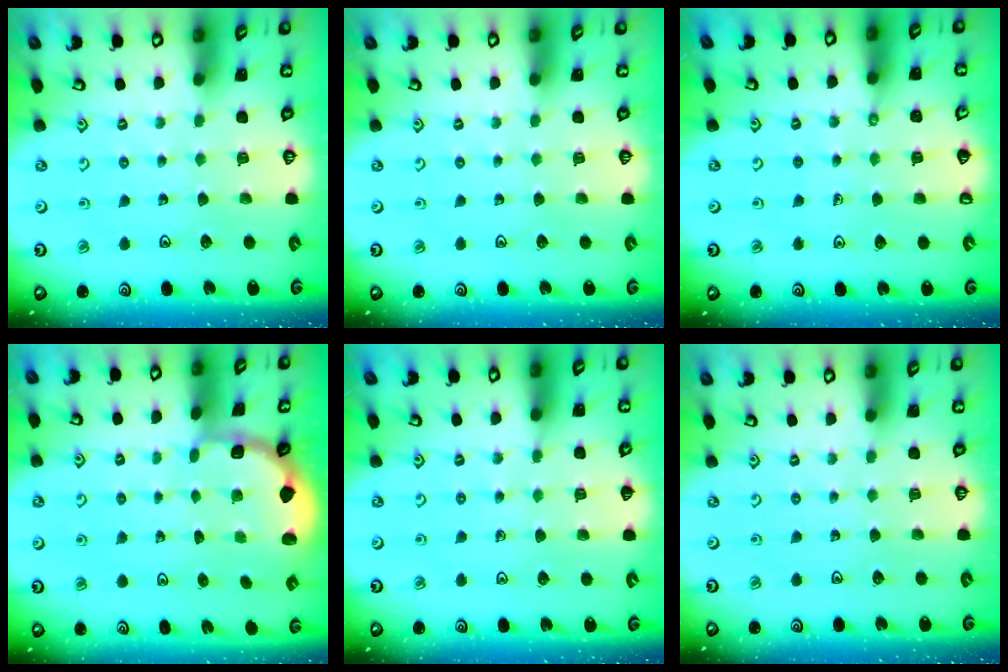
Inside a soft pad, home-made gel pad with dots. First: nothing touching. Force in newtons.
{"total": 0.0}
{"total": 0.9, "press": 0.9, "slide": 0.1}
{"total": 1.9, "press": 1.7, "slide": 0.7}
{"total": 2.7, "press": 2.6, "slide": 0.5}
{"total": 0.0}